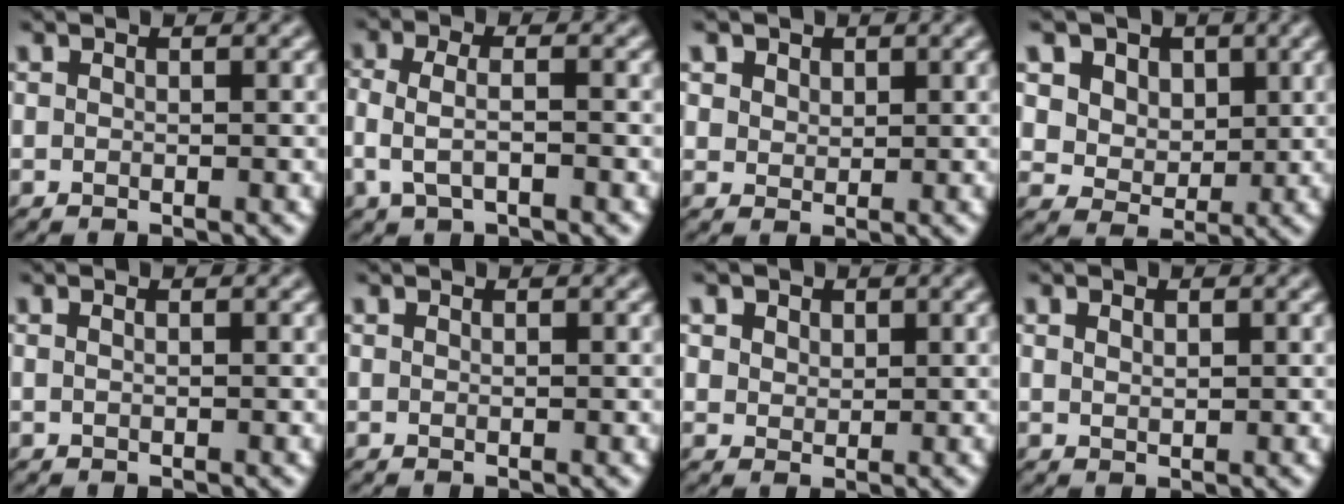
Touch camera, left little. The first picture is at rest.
{"total": 2.9, "force": [-0.9, 1.2, 2.5], "torque": [-0.071, -0.006, -0.013]}
{"total": 3.2, "force": [1.9, 2.2, 1.3], "torque": [-0.050, 0.001, 0.039]}
{"total": 7.8, "force": [3.7, 6.0, 3.5], "torque": [-0.072, -0.002, 0.056]}
{"total": 0.0}
{"total": 0.0}
{"total": 3.6, "force": [2.0, 2.5, 1.6], "torque": [-0.052, 0.002, 0.036]}
{"total": 0.8, "force": [0.4, 0.4, 0.5], "torque": [-0.012, 0.000, 0.011]}